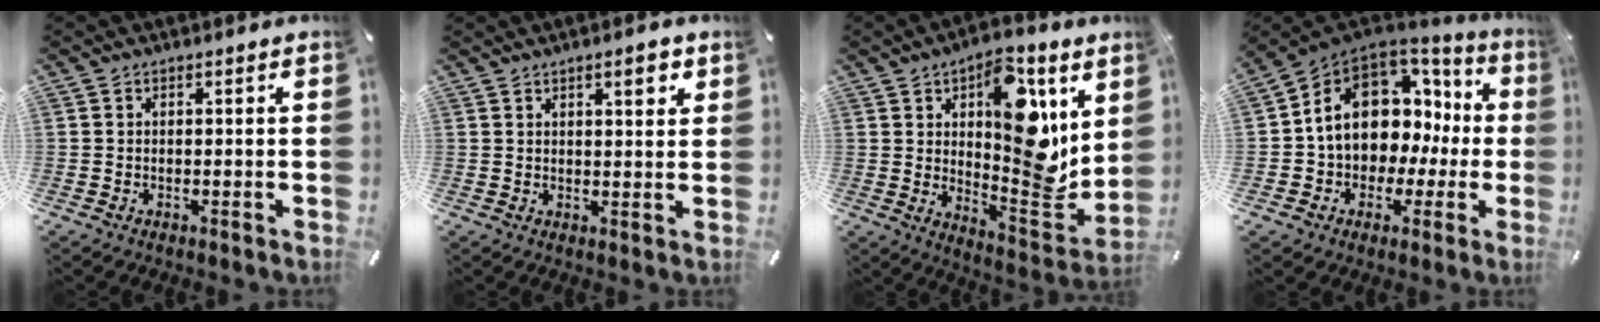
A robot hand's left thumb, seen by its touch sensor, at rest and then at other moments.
{"total": 4.3, "force": [2.6, 1.3, 3.1], "torque": [-0.043, -0.006, 0.038]}
{"total": 17.2, "force": [6.0, 8.5, 13.7], "torque": [-0.162, -0.046, 0.106]}
{"total": 12.9, "force": [3.3, 10.3, 7.1], "torque": [-0.134, -0.021, 0.063]}